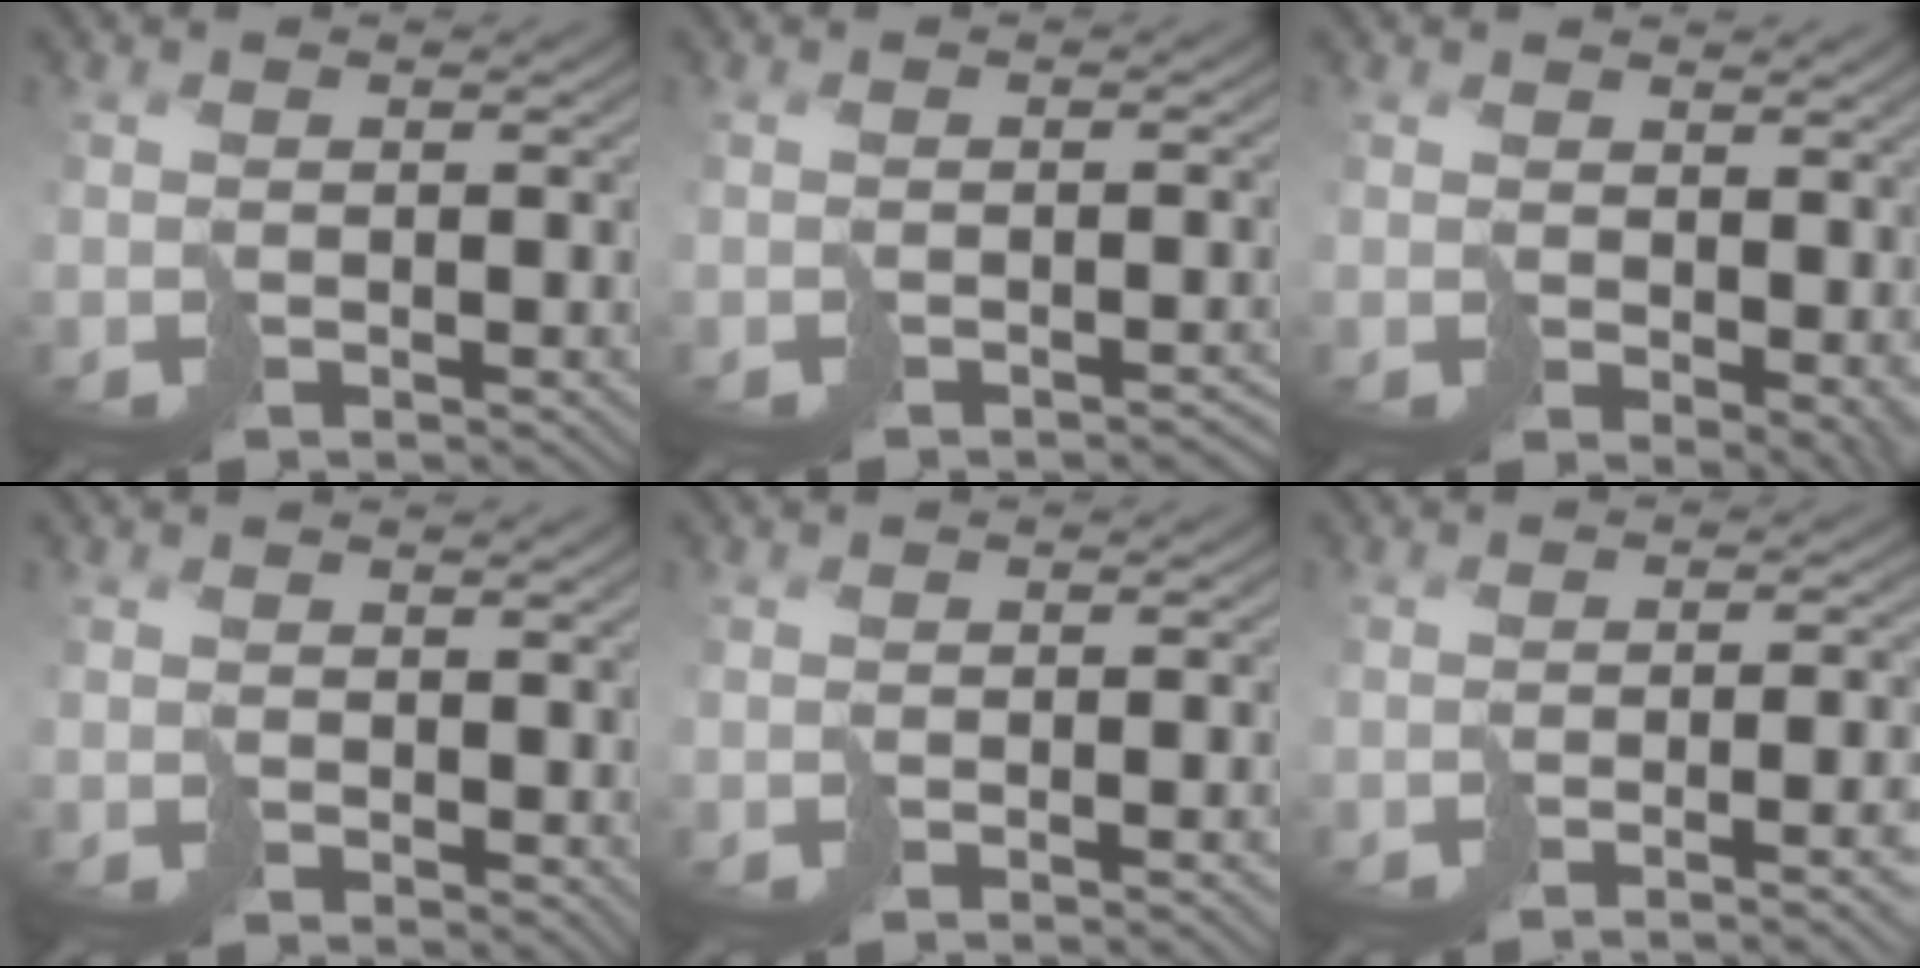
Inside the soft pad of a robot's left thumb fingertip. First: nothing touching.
{"total": 1.5, "force": [-1.2, 0.4, 0.8], "torque": [-0.008, 0.001, -0.016]}
{"total": 5.4, "force": [0.5, 3.7, 3.9], "torque": [-0.061, -0.021, 0.021]}
{"total": 2.0, "force": [1.0, 1.4, 1.0], "torque": [-0.022, -0.004, 0.017]}
{"total": 2.2, "force": [-0.8, 0.2, 2.1], "torque": [-0.028, 0.002, -0.017]}
{"total": 6.9, "force": [-2.5, 1.7, 6.2], "torque": [-0.071, -0.008, -0.034]}